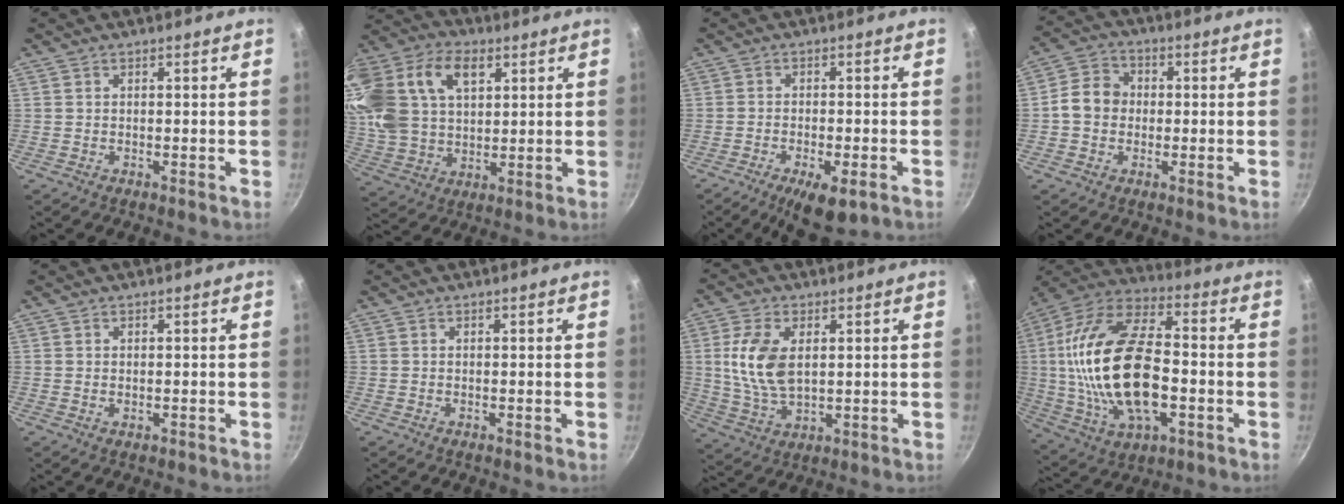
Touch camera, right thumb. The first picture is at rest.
{"total": 25.3, "force": [9.1, 16.7, 16.8], "torque": [-0.360, 0.019, 0.167]}
{"total": 8.3, "force": [-4.1, 3.1, 6.5], "torque": [-0.099, 0.010, -0.057]}
{"total": 7.2, "force": [-0.3, 6.2, 3.7], "torque": [-0.038, 0.017, -0.023]}
{"total": 0.5, "force": [0.0, 0.4, 0.4], "torque": [-0.005, -0.001, 0.000]}
{"total": 0.0}
{"total": 12.2, "force": [2.3, 7.2, 9.5], "torque": [-0.179, -0.014, 0.050]}
{"total": 26.0, "force": [-2.3, 13.9, 21.9], "torque": [-0.419, 0.027, -0.042]}